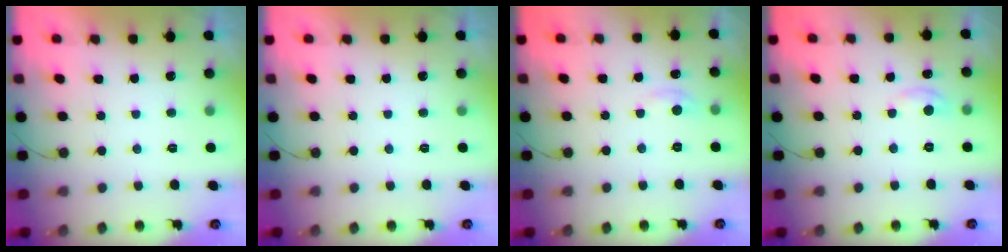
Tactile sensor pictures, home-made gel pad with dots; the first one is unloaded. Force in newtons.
{"total": 0.0}
{"total": 2.8, "press": 2.8, "slide": 0.4}
{"total": 3.9, "press": 3.9, "slide": 0.5}